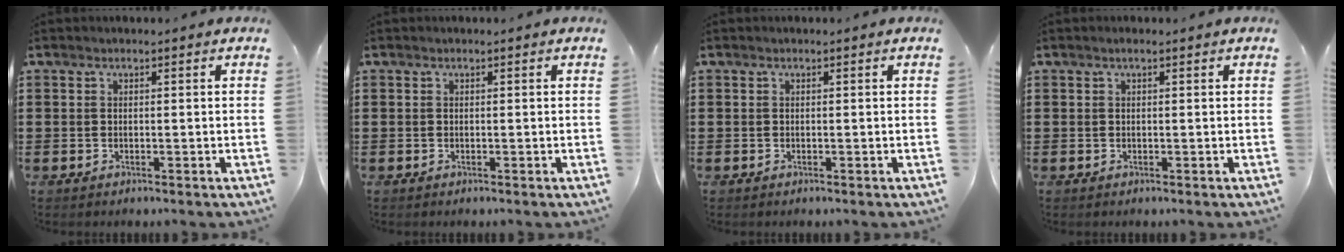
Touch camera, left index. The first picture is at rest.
{"total": 0.0}
{"total": 0.0}
{"total": 0.5, "force": [0.2, 0.0, 0.5], "torque": [-0.007, -0.001, 0.005]}